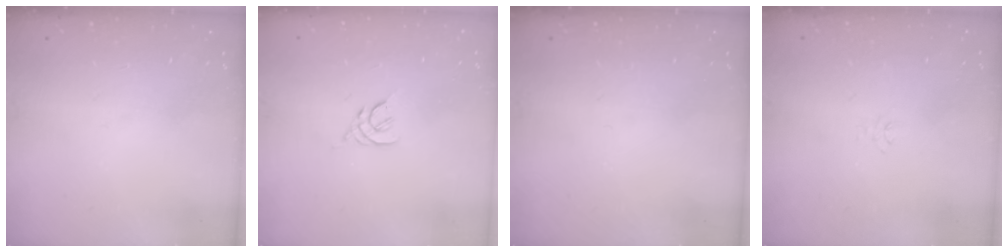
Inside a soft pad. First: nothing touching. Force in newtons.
{"total": 2.2, "press": 2.1, "slide": 0.6}
{"total": 0.0}
{"total": 2.6, "press": 2.6, "slide": 0.3}